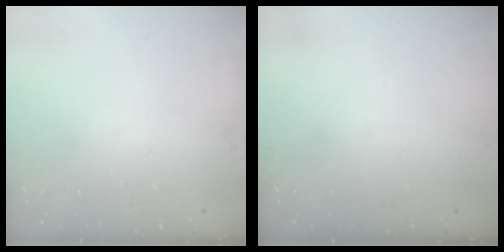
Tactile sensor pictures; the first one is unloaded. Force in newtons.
{"total": 0.0}